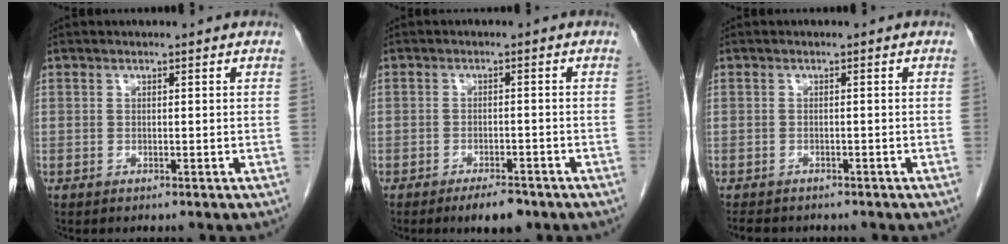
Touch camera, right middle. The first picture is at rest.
{"total": 4.2, "force": [-3.0, 1.3, 2.6], "torque": [-0.041, -0.002, -0.042]}
{"total": 4.9, "force": [-4.2, 2.0, 1.8], "torque": [-0.035, -0.008, -0.052]}